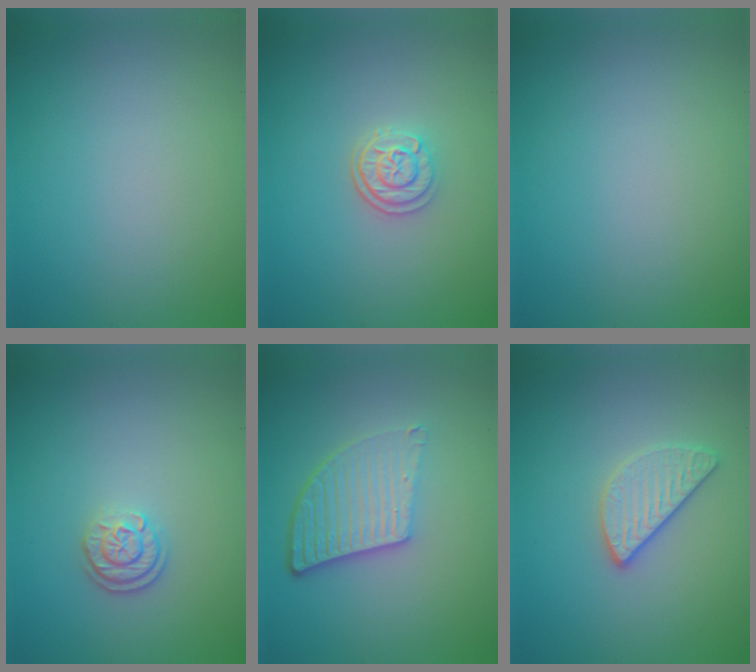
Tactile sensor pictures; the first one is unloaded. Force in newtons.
{"total": 2.6, "press": 2.2, "slide": 1.3}
{"total": 0.0}
{"total": 2.2, "press": 1.8, "slide": 1.3}
{"total": 5.3, "press": 3.8, "slide": 3.7}
{"total": 2.6, "press": 2.5, "slide": 0.7}